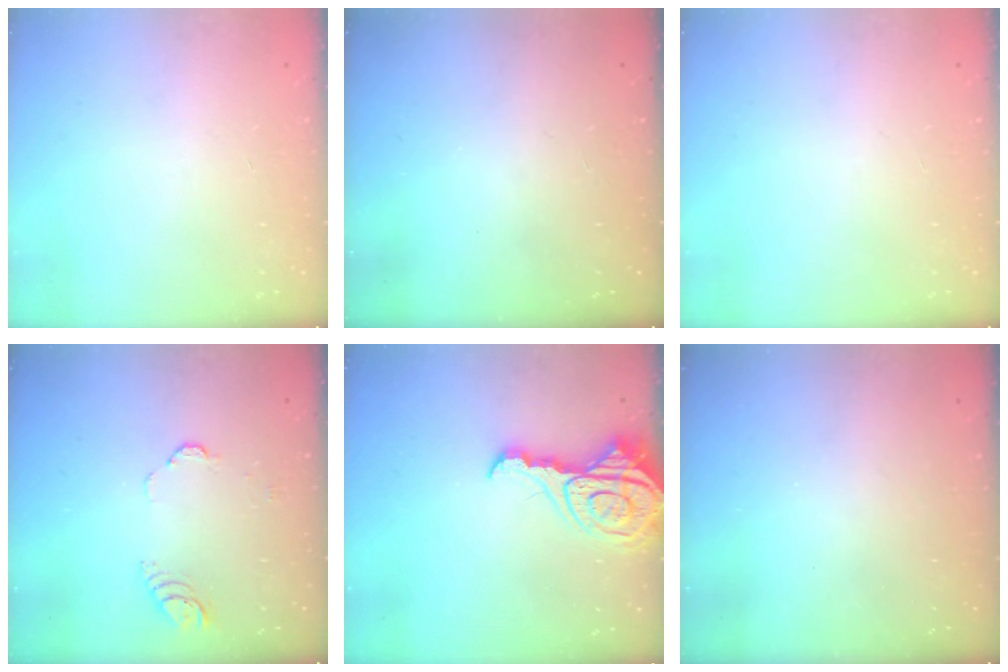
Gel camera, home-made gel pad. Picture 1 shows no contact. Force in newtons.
{"total": 0.0}
{"total": 0.0}
{"total": 3.3, "press": 3.3, "slide": 0.3}
{"total": 14.0, "press": 13.9, "slide": 1.5}
{"total": 0.0}